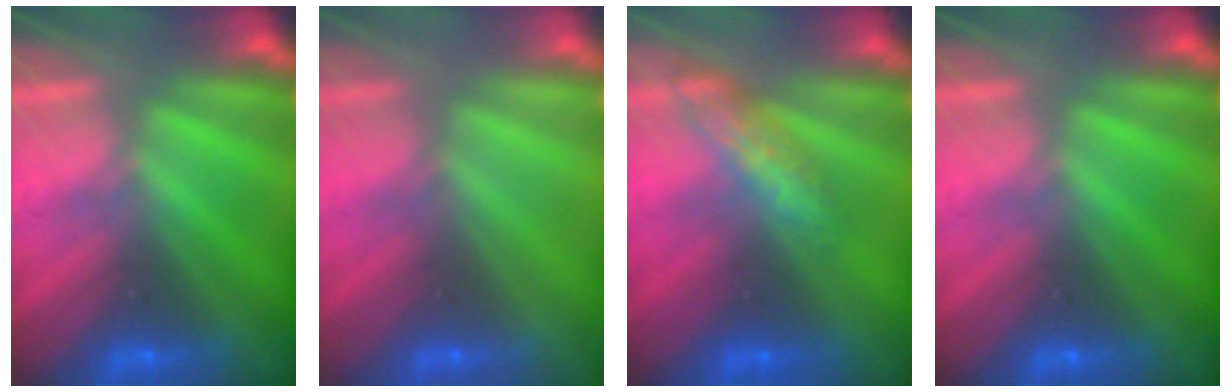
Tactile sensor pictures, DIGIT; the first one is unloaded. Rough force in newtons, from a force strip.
{"total": 3.1}
{"total": 2.7}
{"total": 0.0}